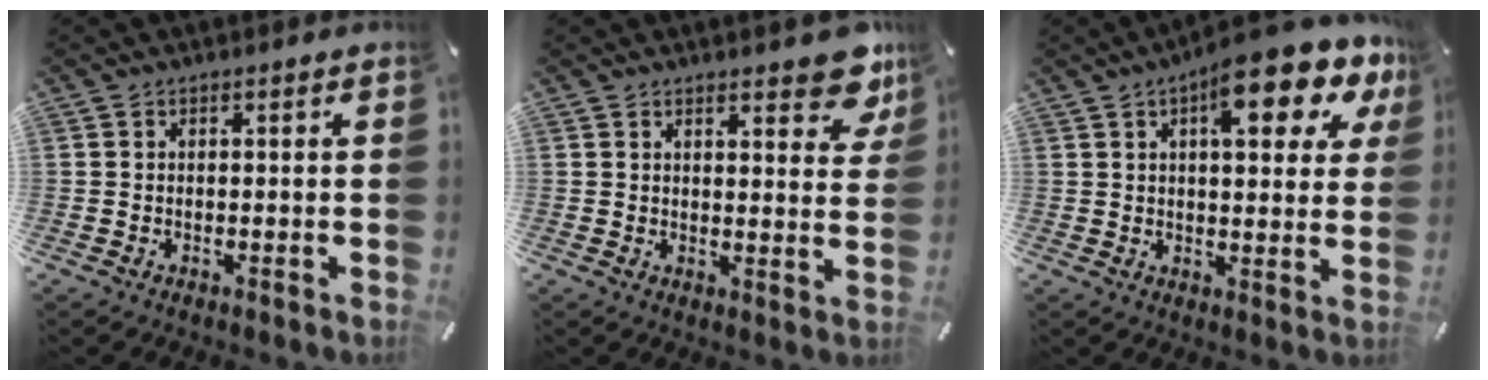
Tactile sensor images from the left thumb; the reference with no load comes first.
{"total": 8.3, "force": [6.0, 2.9, 4.9], "torque": [-0.052, -0.039, 0.099]}
{"total": 14.8, "force": [8.3, 5.2, 11.0], "torque": [-0.148, -0.044, 0.131]}